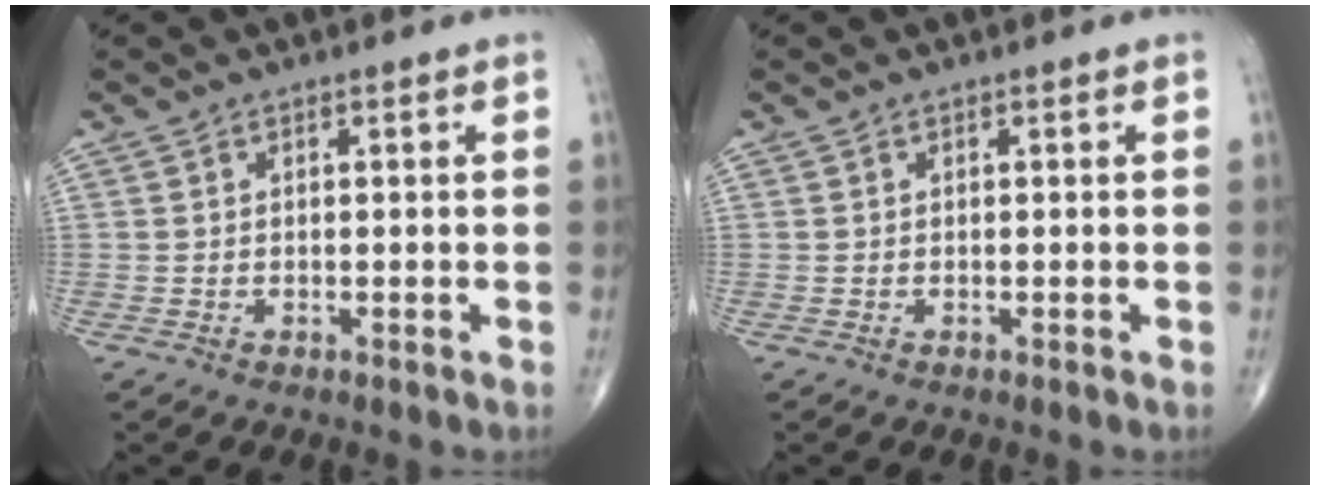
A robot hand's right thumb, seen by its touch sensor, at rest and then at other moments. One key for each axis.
{"total": 0.0}